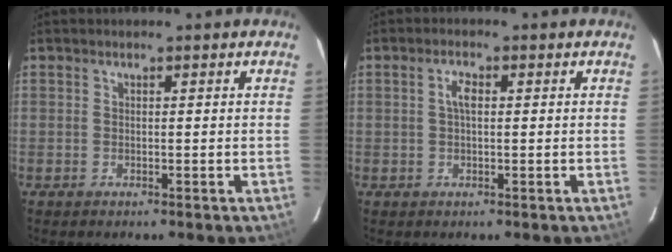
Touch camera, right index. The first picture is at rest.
{"total": 2.3, "force": [0.3, 0.9, 2.0], "torque": [-0.040, 0.007, 0.005]}